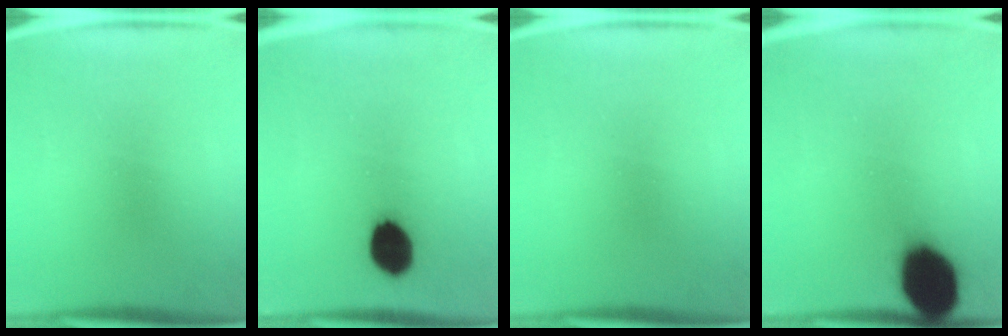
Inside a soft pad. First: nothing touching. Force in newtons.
{"total": 10.1}
{"total": 0.0}
{"total": 17.0}